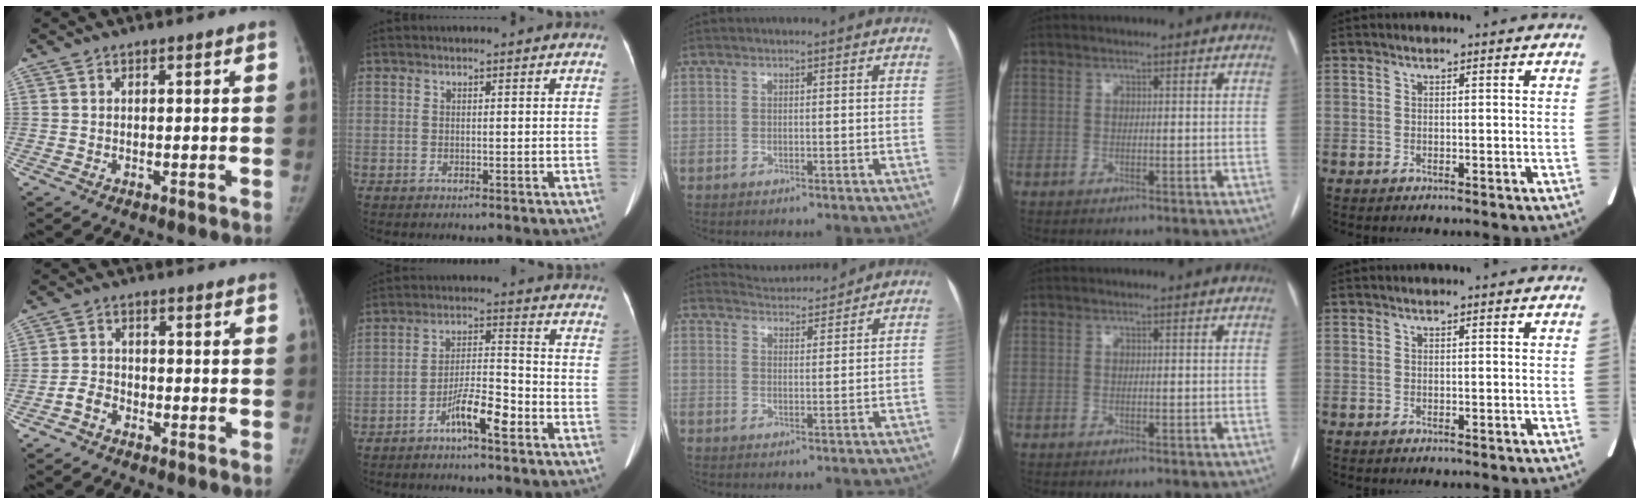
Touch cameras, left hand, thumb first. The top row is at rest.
{"thumb": {"total": 3.0, "force": [-1.6, 2.1, 1.4], "torque": [-0.021, 0.015, -0.032]}, "index": {"total": 7.0, "force": [-4.3, 1.0, 5.5], "torque": [-0.105, 0.009, -0.076]}, "middle": {"total": 5.5, "force": [5.5, 0.4, -0.2], "torque": [-0.008, 0.012, 0.082]}}